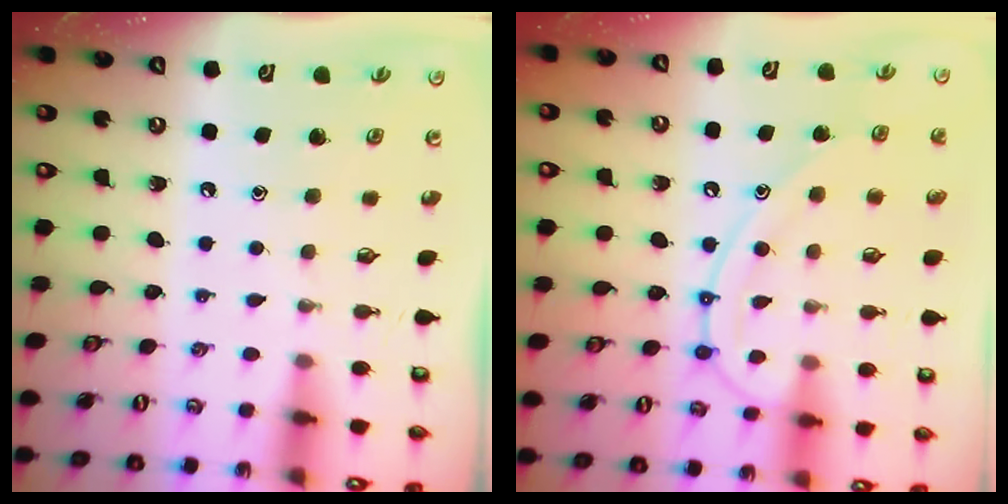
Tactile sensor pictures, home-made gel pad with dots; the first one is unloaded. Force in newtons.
{"total": 14.6, "press": 14.6, "slide": 1.3}